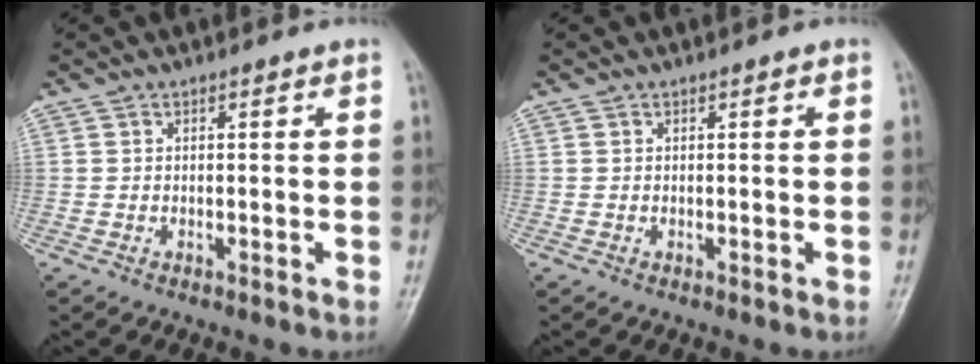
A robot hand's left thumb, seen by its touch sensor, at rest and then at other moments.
{"total": 0.0}